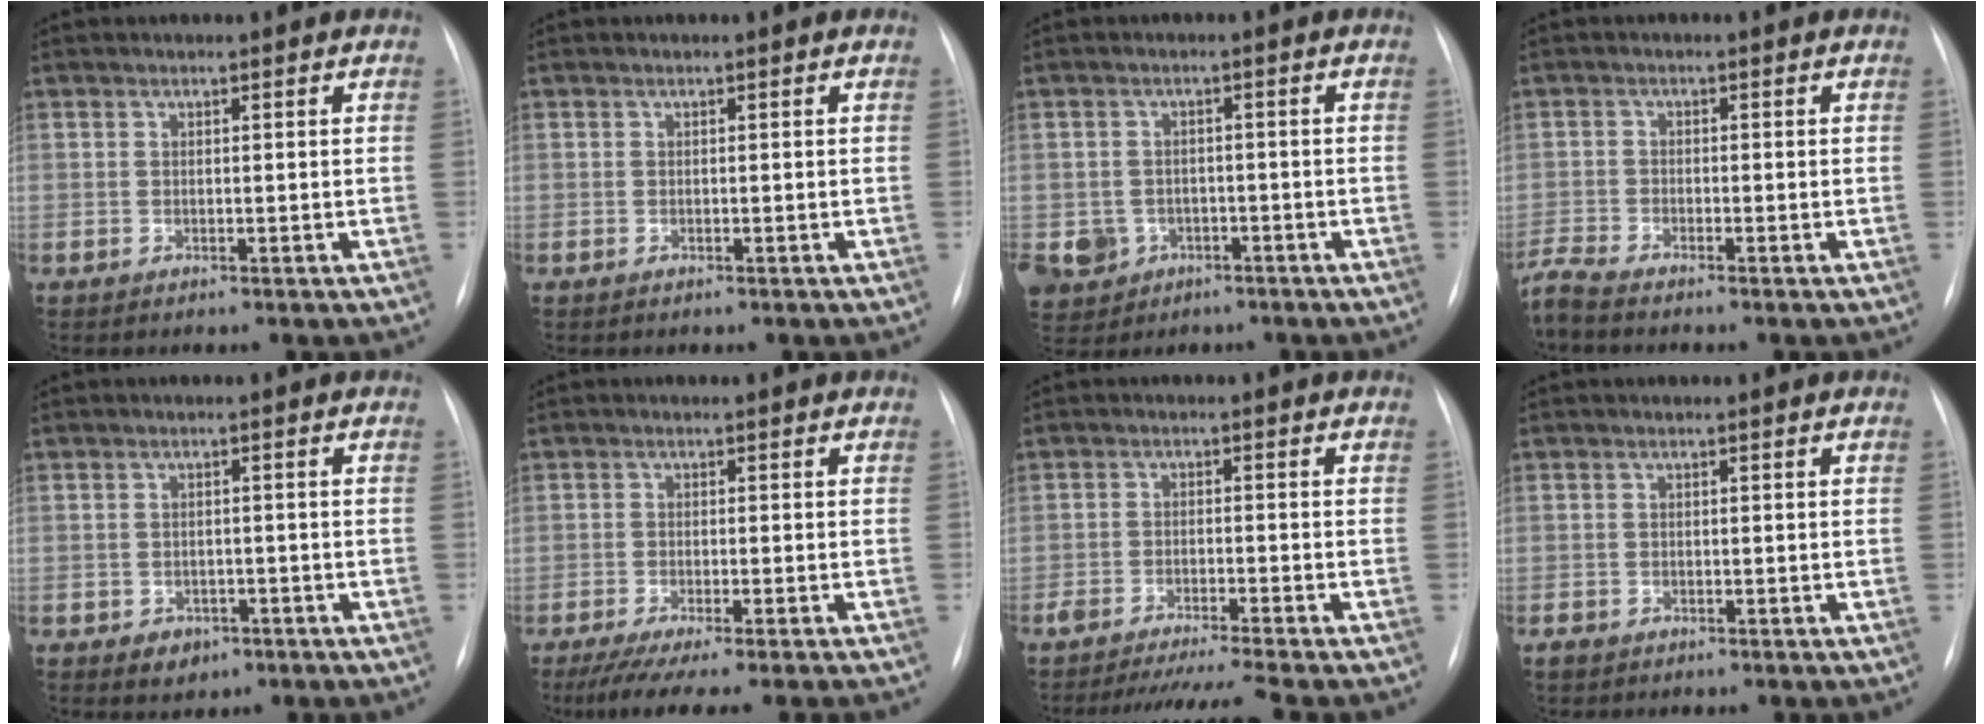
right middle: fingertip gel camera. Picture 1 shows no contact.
{"total": 0.0}
{"total": 7.7, "force": [-3.3, 6.7, 1.6], "torque": [-0.048, 0.009, -0.040]}
{"total": 3.8, "force": [-3.6, -0.5, 1.1], "torque": [-0.032, -0.016, -0.074]}
{"total": 2.9, "force": [-1.5, 2.3, 1.0], "torque": [-0.008, 0.006, -0.011]}
{"total": 9.9, "force": [-8.4, -0.2, 5.3], "torque": [-0.063, -0.022, -0.126]}
{"total": 8.1, "force": [-7.3, -1.3, 3.3], "torque": [-0.041, -0.016, -0.116]}
{"total": 1.2, "force": [-0.8, 0.8, 0.4], "torque": [-0.009, 0.001, -0.012]}